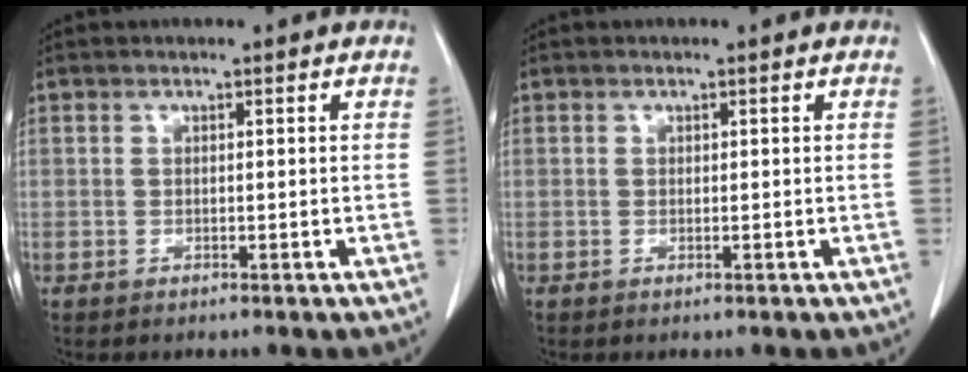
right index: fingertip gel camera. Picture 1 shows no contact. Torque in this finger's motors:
{"motor_torque": [0.08, 0.01, 0.01, 0.00]}